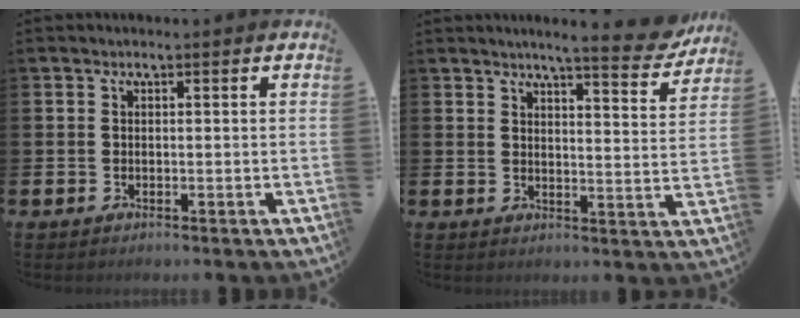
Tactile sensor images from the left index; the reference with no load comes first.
{"total": 6.1, "force": [5.6, 0.1, 2.4], "torque": [-0.042, -0.034, 0.091]}